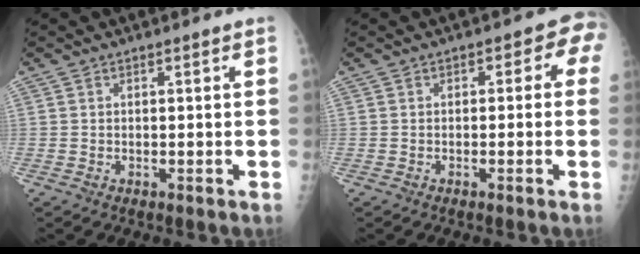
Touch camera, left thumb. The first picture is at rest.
{"total": 3.7, "force": [0.3, 2.5, 2.7], "torque": [0.002, 0.012, -0.010]}